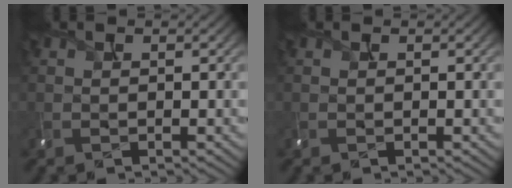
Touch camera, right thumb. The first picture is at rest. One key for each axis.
{"total": 0.0}